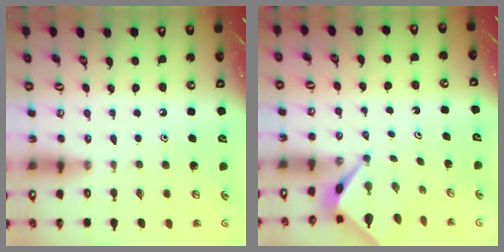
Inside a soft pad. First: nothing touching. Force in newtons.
{"total": 2.5, "press": 2.5, "slide": 0.2}